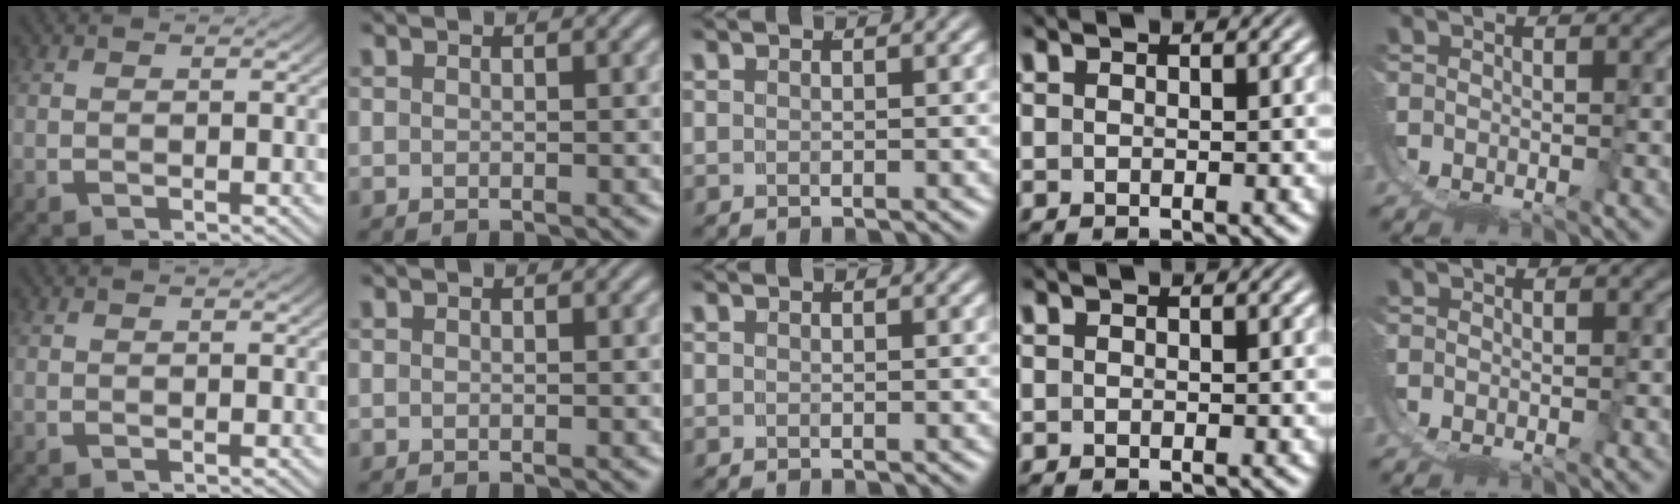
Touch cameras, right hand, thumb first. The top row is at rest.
{}